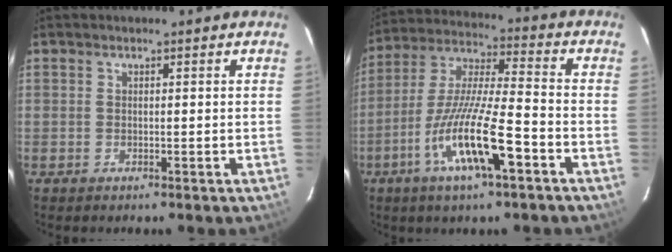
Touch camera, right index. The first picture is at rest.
{"total": 15.0, "force": [-6.9, 2.1, 13.2], "torque": [-0.264, -0.013, -0.133]}